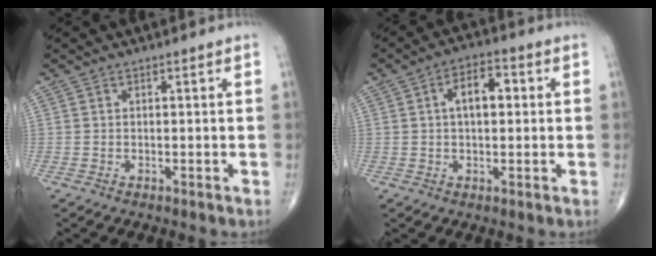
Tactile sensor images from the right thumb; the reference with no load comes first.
{"total": 6.8, "force": [1.1, 3.6, 5.6], "torque": [-0.078, 0.017, 0.011]}